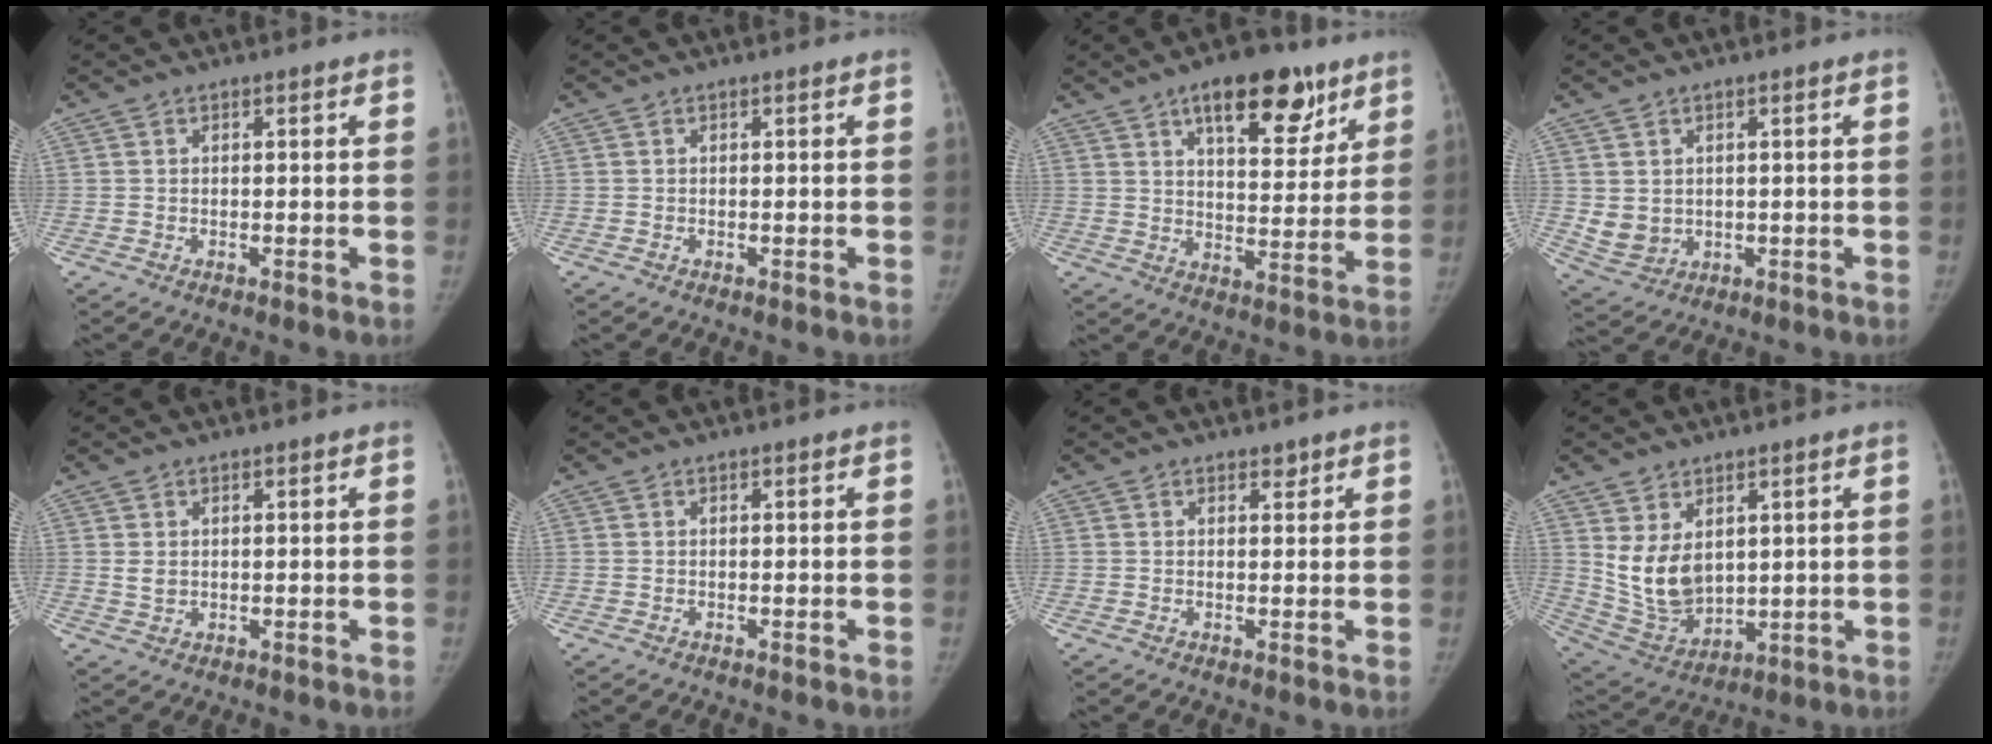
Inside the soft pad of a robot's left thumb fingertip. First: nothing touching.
{"total": 0.0}
{"total": 15.3, "force": [9.0, 6.8, 10.4], "torque": [-0.105, -0.035, 0.134]}
{"total": 4.8, "force": [0.7, 4.1, 2.4], "torque": [-0.034, -0.014, 0.032]}
{"total": 1.8, "force": [0.6, 1.3, 1.0], "torque": [-0.013, -0.007, 0.016]}
{"total": 0.0}
{"total": 1.2, "force": [1.0, 0.6, 0.4], "torque": [0.002, -0.007, 0.012]}
{"total": 10.6, "force": [3.0, 7.2, 7.2], "torque": [-0.113, -0.024, 0.084]}